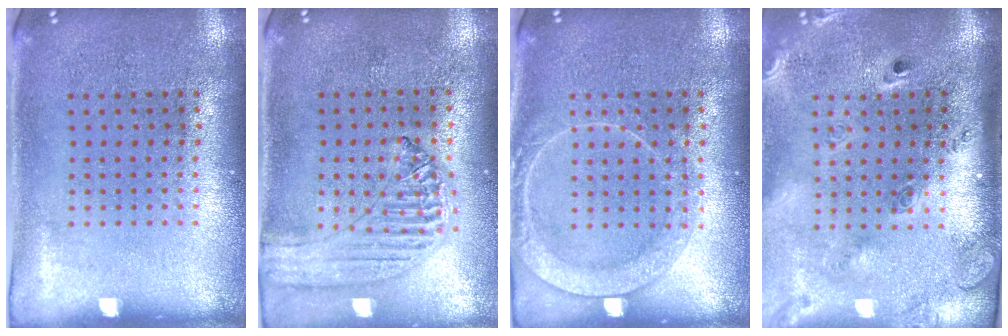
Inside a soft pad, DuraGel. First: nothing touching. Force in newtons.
{"total": 1.2, "press": 1.2, "slide": 0.1}
{"total": 2.3, "press": 2.3, "slide": 0.3}
{"total": 2.8, "press": 1.9, "slide": 2.0}